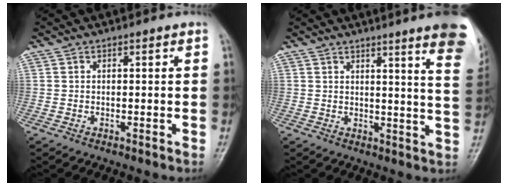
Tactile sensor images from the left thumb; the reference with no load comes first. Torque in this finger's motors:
{"motor_torque": [2.05, 1.34, 1.30, -1.11, 0.04]}